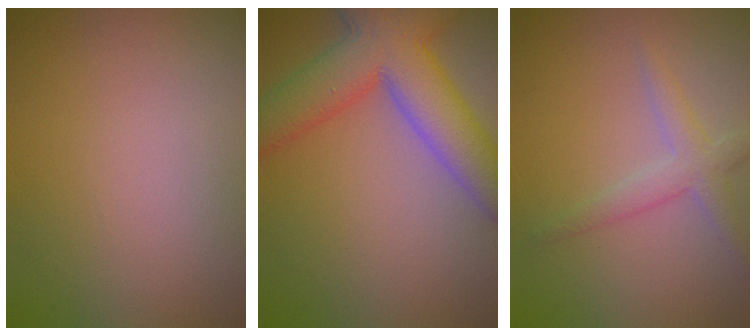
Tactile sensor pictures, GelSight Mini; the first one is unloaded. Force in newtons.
{"total": 8.6, "press": 8.6, "slide": 0.4}
{"total": 2.5, "press": 2.5, "slide": 0.1}